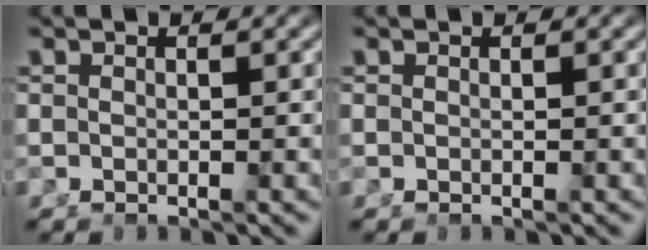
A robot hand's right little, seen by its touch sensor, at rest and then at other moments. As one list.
[{"total": 0.0}]